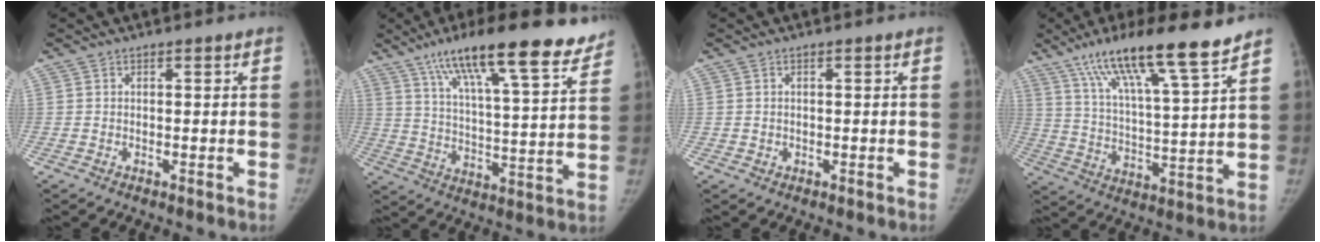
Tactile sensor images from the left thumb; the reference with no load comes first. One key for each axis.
{"total": 23.2, "fx": 16.2, "fy": 4.9, "fz": 15.9, "tx": -0.227, "ty": -0.043, "tz": 0.251}
{"total": 0.8, "fx": 0.0, "fy": 0.8, "fz": 0.1, "tx": 0.001, "ty": 0.001, "tz": 0.001}
{"total": 18.4, "fx": 13.0, "fy": 2.2, "fz": 12.9, "tx": -0.206, "ty": -0.052, "tz": 0.223}